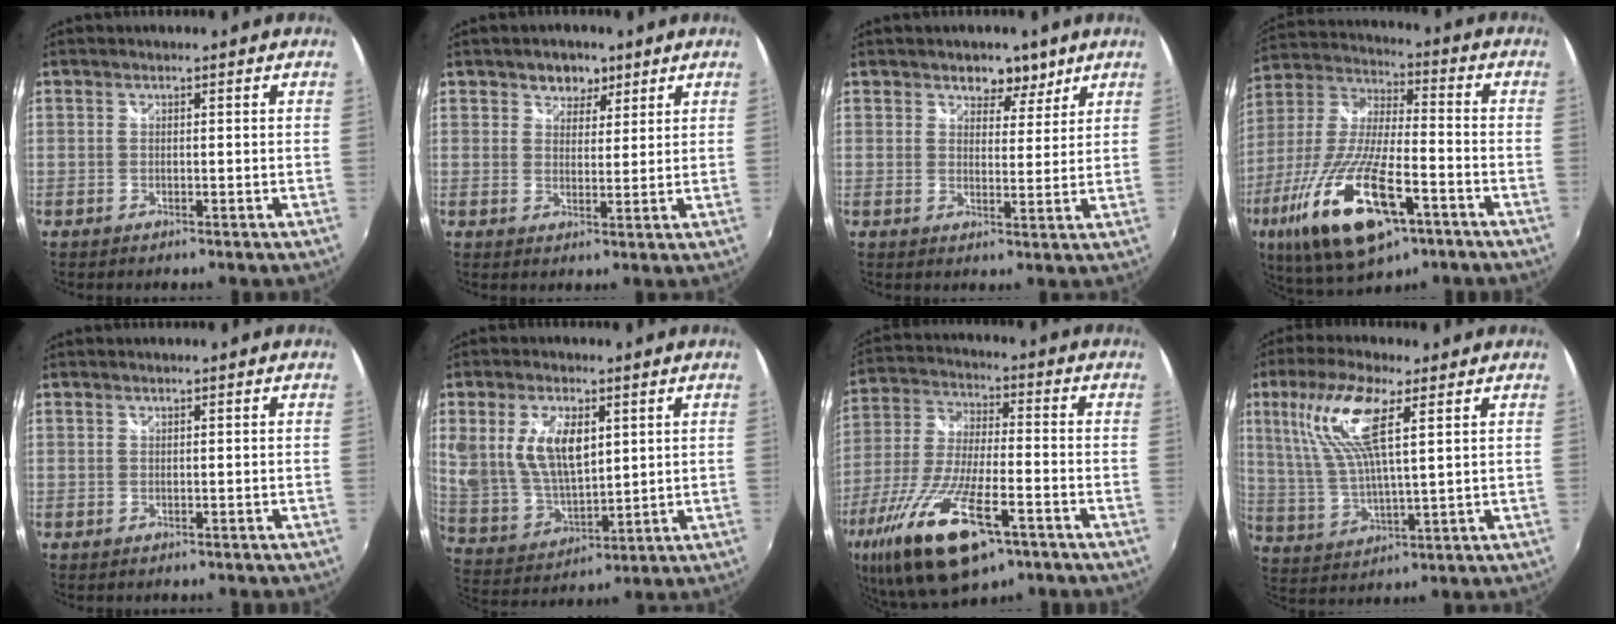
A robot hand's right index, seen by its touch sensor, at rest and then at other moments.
{"total": 4.3, "force": [2.6, 3.2, 1.1], "torque": [-0.008, 0.004, 0.041]}
{"total": 4.7, "force": [3.2, 3.0, 1.5], "torque": [-0.008, -0.010, 0.044]}
{"total": 22.9, "force": [-11.0, 7.9, 18.5], "torque": [-0.382, -0.055, -0.196]}
{"total": 0.0}
{"total": 13.0, "force": [4.1, 6.9, 10.2], "torque": [-0.206, -0.001, 0.094]}
{"total": 22.8, "force": [-12.5, 7.9, 17.4], "torque": [-0.362, -0.063, -0.224]}
{"total": 13.1, "force": [5.6, 3.3, 11.4], "torque": [-0.231, 0.010, 0.119]}